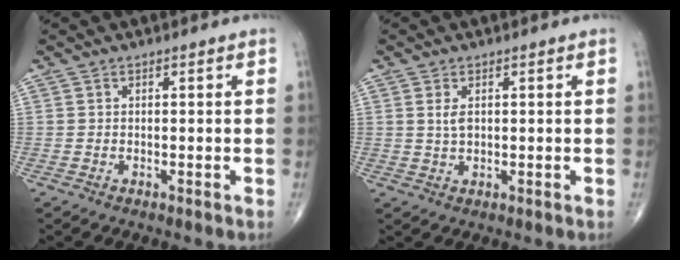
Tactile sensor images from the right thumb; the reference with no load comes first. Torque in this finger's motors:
{"motor_torque": [-0.13, 0.26, 0.22, 0.20, -0.01]}